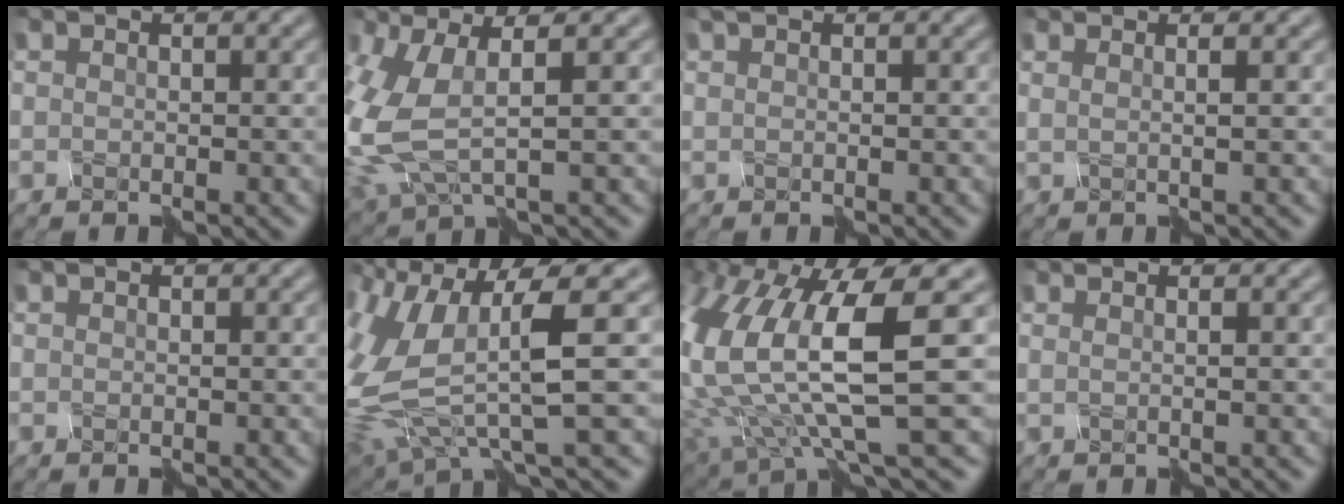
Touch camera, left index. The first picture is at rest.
{"total": 7.6, "force": [-0.9, 3.9, 6.5], "torque": [-0.180, -0.014, -0.009]}
{"total": 1.1, "force": [0.8, 0.2, 0.7], "torque": [-0.016, 0.006, 0.013]}
{"total": 2.8, "force": [1.2, 1.4, 2.1], "torque": [-0.007, 0.023, -0.021]}
{"total": 0.0}
{"total": 10.6, "force": [-0.6, 3.9, 9.9], "torque": [-0.233, -0.019, -0.008]}
{"total": 12.4, "force": [1.9, 4.2, 11.5], "torque": [-0.245, -0.007, 0.045]}
{"total": 2.1, "force": [0.9, 1.1, 1.5], "torque": [0.001, 0.016, -0.021]}